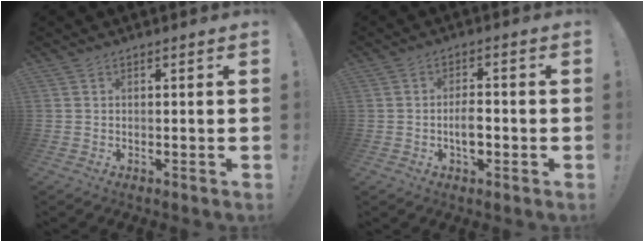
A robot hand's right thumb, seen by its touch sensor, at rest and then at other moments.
{"total": 4.8, "force": [-1.5, 3.0, 3.5], "torque": [-0.040, 0.005, -0.028]}